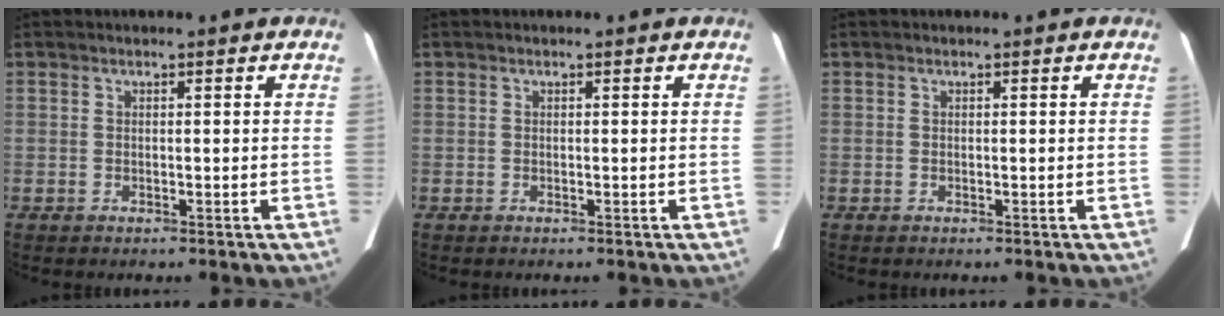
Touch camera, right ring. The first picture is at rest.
{"total": 0.0}
{"total": 0.0}